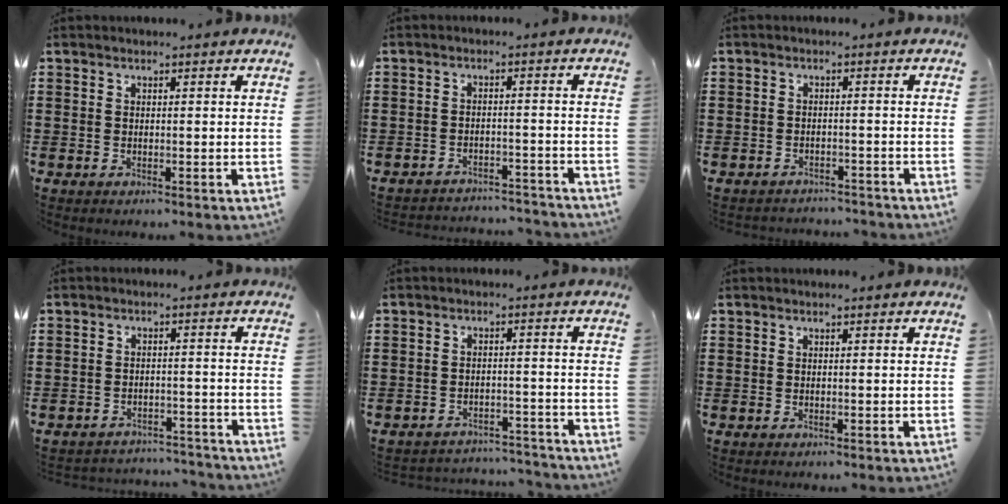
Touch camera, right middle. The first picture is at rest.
{"total": 3.0, "force": [-3.0, 0.2, -0.1], "torque": [-0.005, 0.000, -0.065]}
{"total": 2.2, "force": [-2.1, 0.4, -0.3], "torque": [-0.001, 0.000, -0.049]}
{"total": 3.5, "force": [-3.4, 0.4, -0.3], "torque": [-0.002, 0.002, -0.075]}
{"total": 3.7, "force": [-3.6, 0.5, -0.3], "torque": [-0.002, 0.001, -0.079]}
{"total": 0.0}